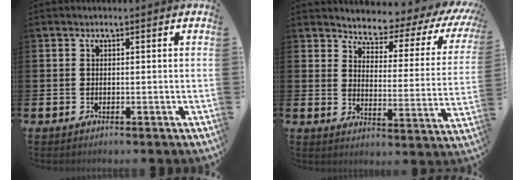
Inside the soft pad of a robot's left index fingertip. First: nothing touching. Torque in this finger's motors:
{"motor_torque": [1.32, -0.82, 0.23, 0.09]}